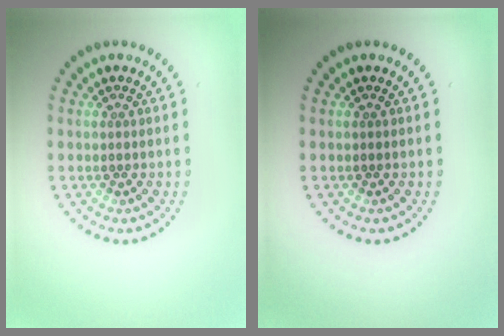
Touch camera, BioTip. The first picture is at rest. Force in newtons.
{"total": 0.0}